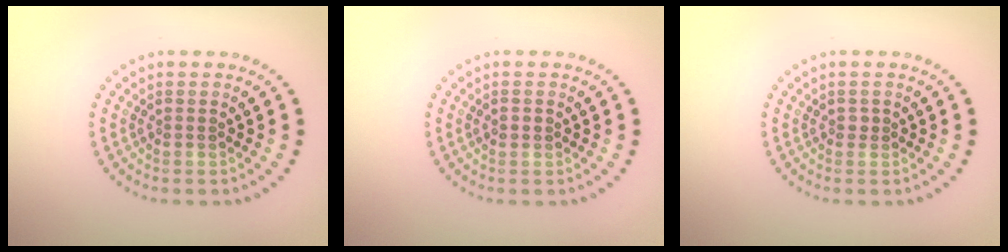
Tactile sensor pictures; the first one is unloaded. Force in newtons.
{"total": 0.9, "press": 0.9, "slide": 0.1}
{"total": 0.5, "press": 0.4, "slide": 0.3}